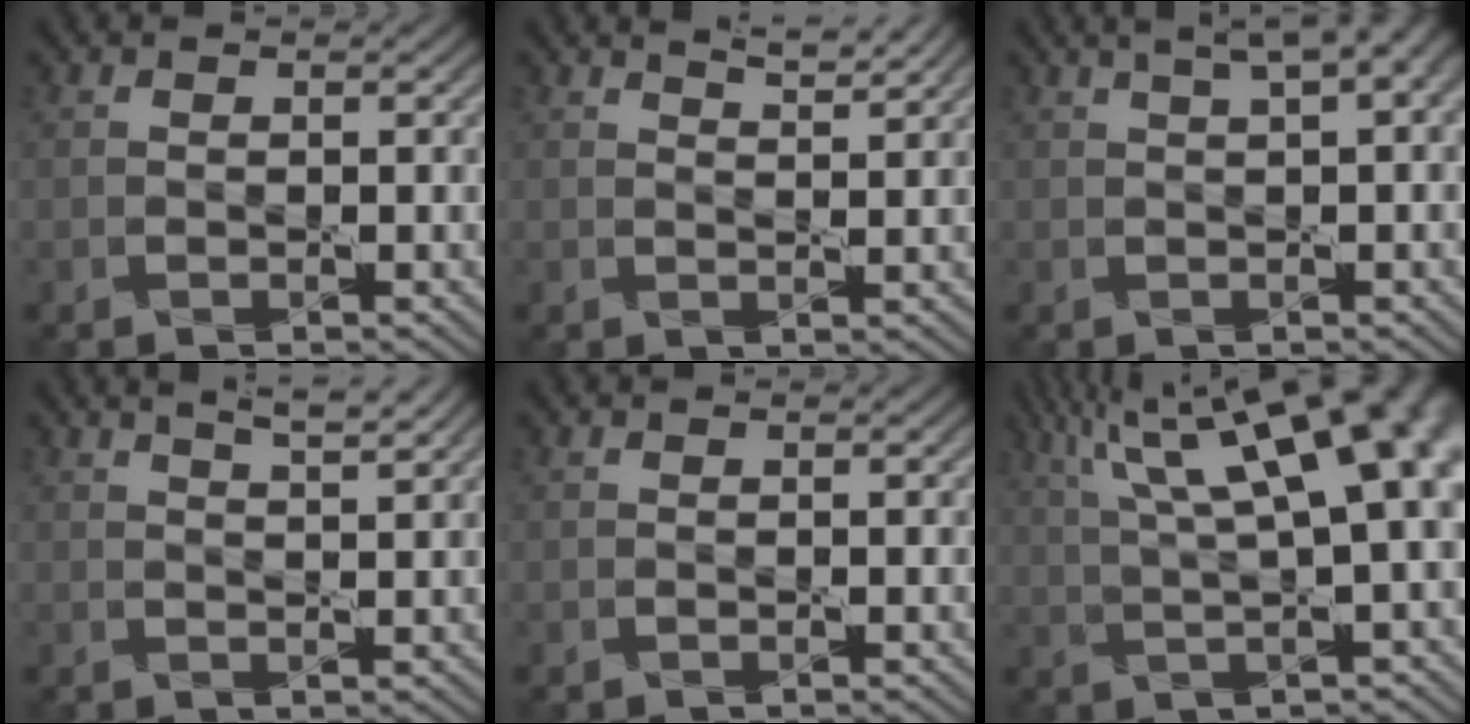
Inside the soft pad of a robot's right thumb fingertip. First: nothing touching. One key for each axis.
{"total": 2.8, "fx": 2.3, "fy": 0.5, "fz": 1.6, "tx": -0.023, "ty": -0.002, "tz": 0.036}
{"total": 5.8, "fx": 2.6, "fy": 1.7, "fz": 4.9, "tx": -0.062, "ty": 0.024, "tz": 0.029}
{"total": 3.7, "fx": 2.6, "fy": 0.7, "fz": 2.4, "tx": -0.027, "ty": 0.006, "tz": 0.029}
{"total": 0.0}
{"total": 17.4, "fx": 7.0, "fy": 5.5, "fz": 15.0, "tx": -0.220, "ty": 0.056, "tz": 0.107}